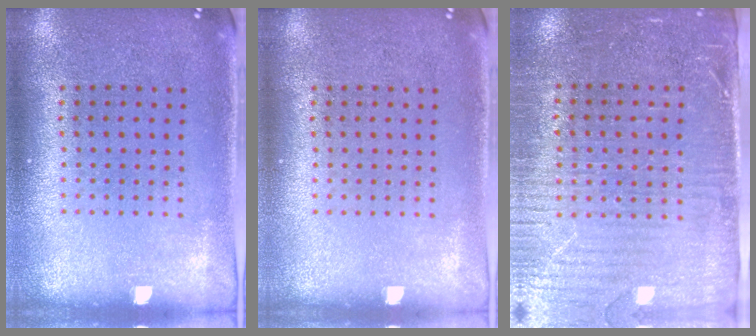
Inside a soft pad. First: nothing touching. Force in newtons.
{"total": 0.0}
{"total": 3.5, "press": 3.1, "slide": 1.5}